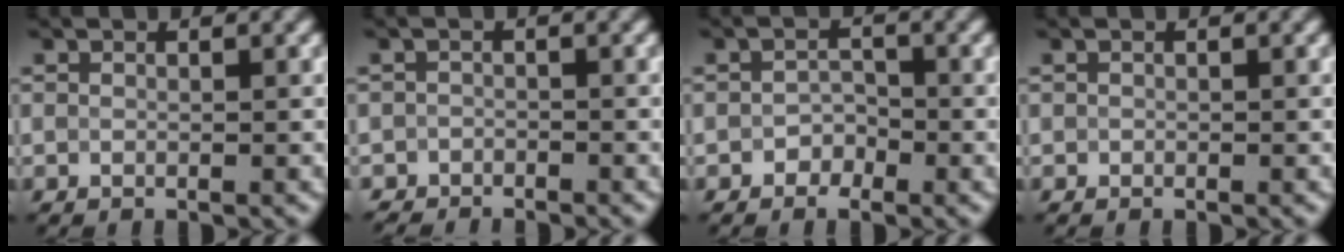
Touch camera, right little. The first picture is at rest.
{"total": 2.7, "force": [-2.4, 0.2, -1.2], "torque": [0.021, -0.008, -0.041]}
{"total": 1.6, "force": [-1.4, 0.5, -0.5], "torque": [0.004, 0.005, -0.020]}
{"total": 0.8, "force": [-0.5, -0.1, -0.5], "torque": [0.007, -0.002, 0.002]}